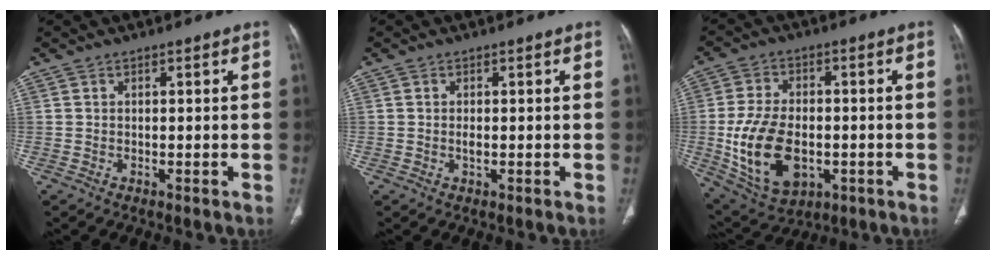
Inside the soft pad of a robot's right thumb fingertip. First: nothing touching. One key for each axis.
{"total": 1.0, "fx": -0.1, "fy": 0.4, "fz": 0.9, "tx": -0.018, "ty": -0.002, "tz": 0.001}
{"total": 16.1, "fx": -3.0, "fy": 10.1, "fz": 12.2, "tx": -0.217, "ty": 0.003, "tz": -0.034}